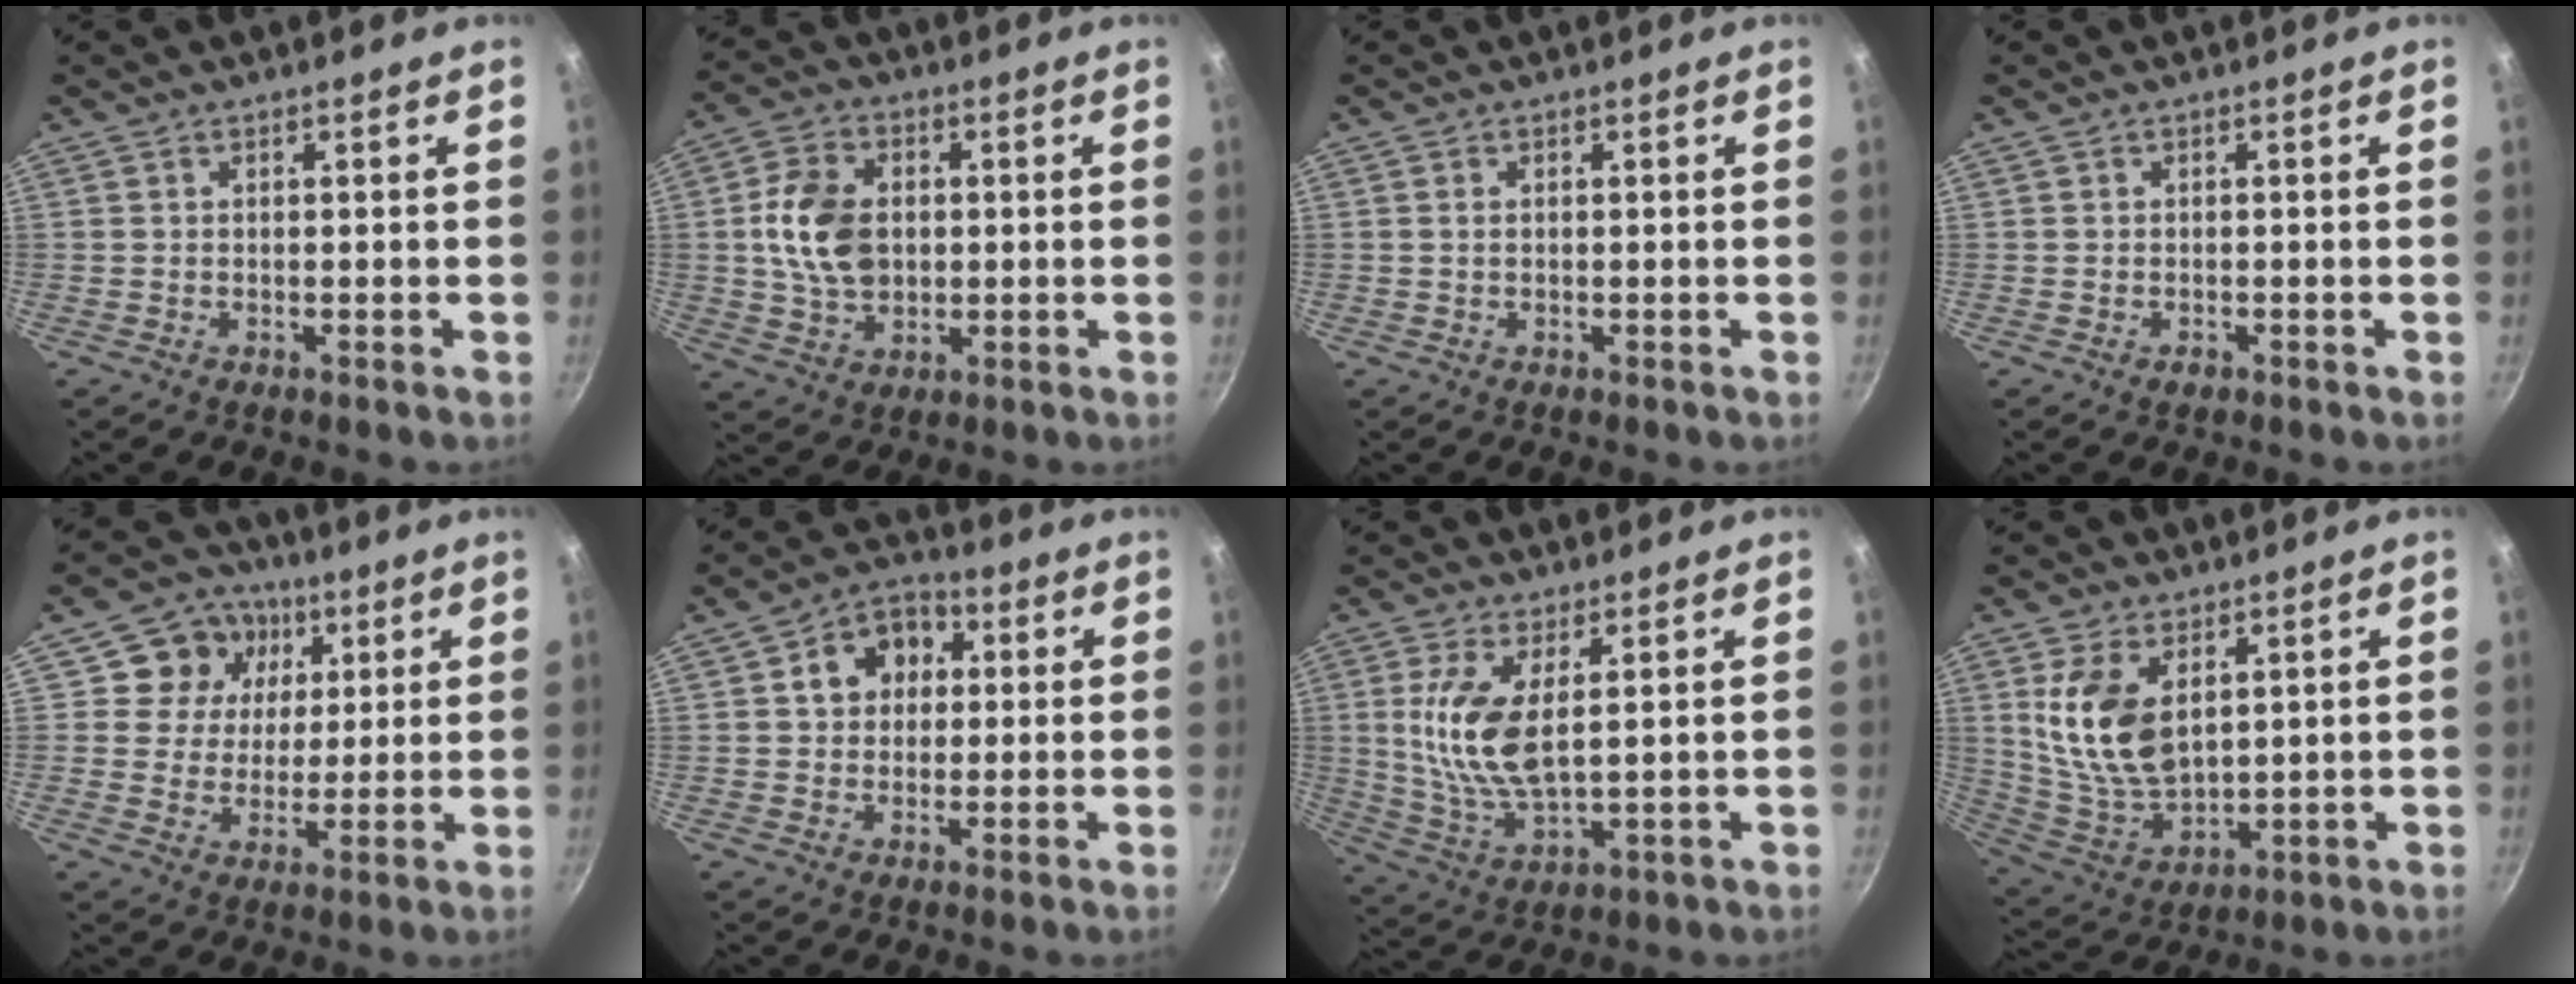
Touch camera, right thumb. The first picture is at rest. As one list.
[{"total": 11.4, "force": [0.9, 8.1, 8.0], "torque": [-0.132, 0.006, 0.015]}, {"total": 0.7, "force": [0.2, 0.4, 0.5], "torque": [-0.008, 0.001, 0.002]}, {"total": 0.9, "force": [-0.5, 0.6, 0.4], "torque": [-0.005, 0.001, -0.007]}, {"total": 10.7, "force": [3.8, 9.5, 3.4], "torque": [-0.016, -0.011, 0.052]}, {"total": 8.7, "force": [1.8, 7.2, 4.7], "torque": [-0.031, 0.015, 0.016]}, {"total": 11.1, "force": [2.6, 4.7, 9.7], "torque": [-0.201, -0.019, 0.059]}, {"total": 13.5, "force": [3.9, 7.9, 10.2], "torque": [-0.187, -0.033, 0.091]}]